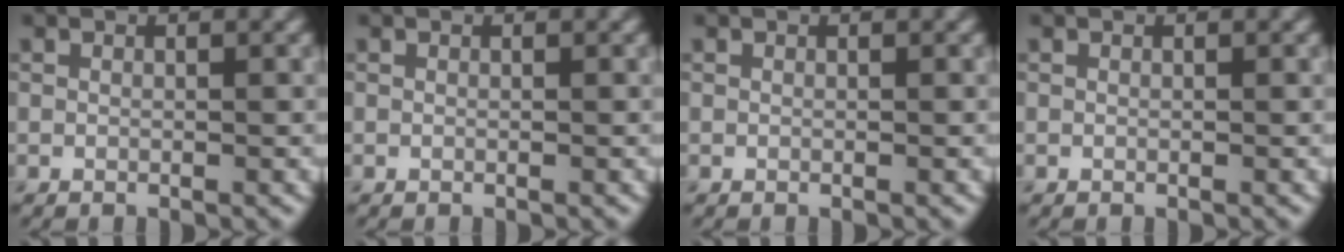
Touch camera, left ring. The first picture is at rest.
{"total": 0.0}
{"total": 0.0}
{"total": 0.0}